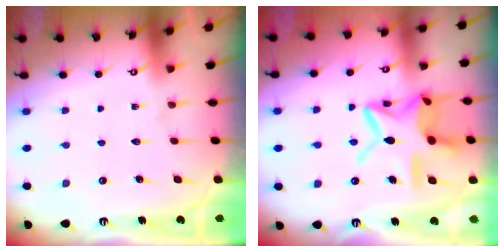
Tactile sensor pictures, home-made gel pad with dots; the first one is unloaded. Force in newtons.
{"total": 16.5, "press": 16.4, "slide": 1.4}